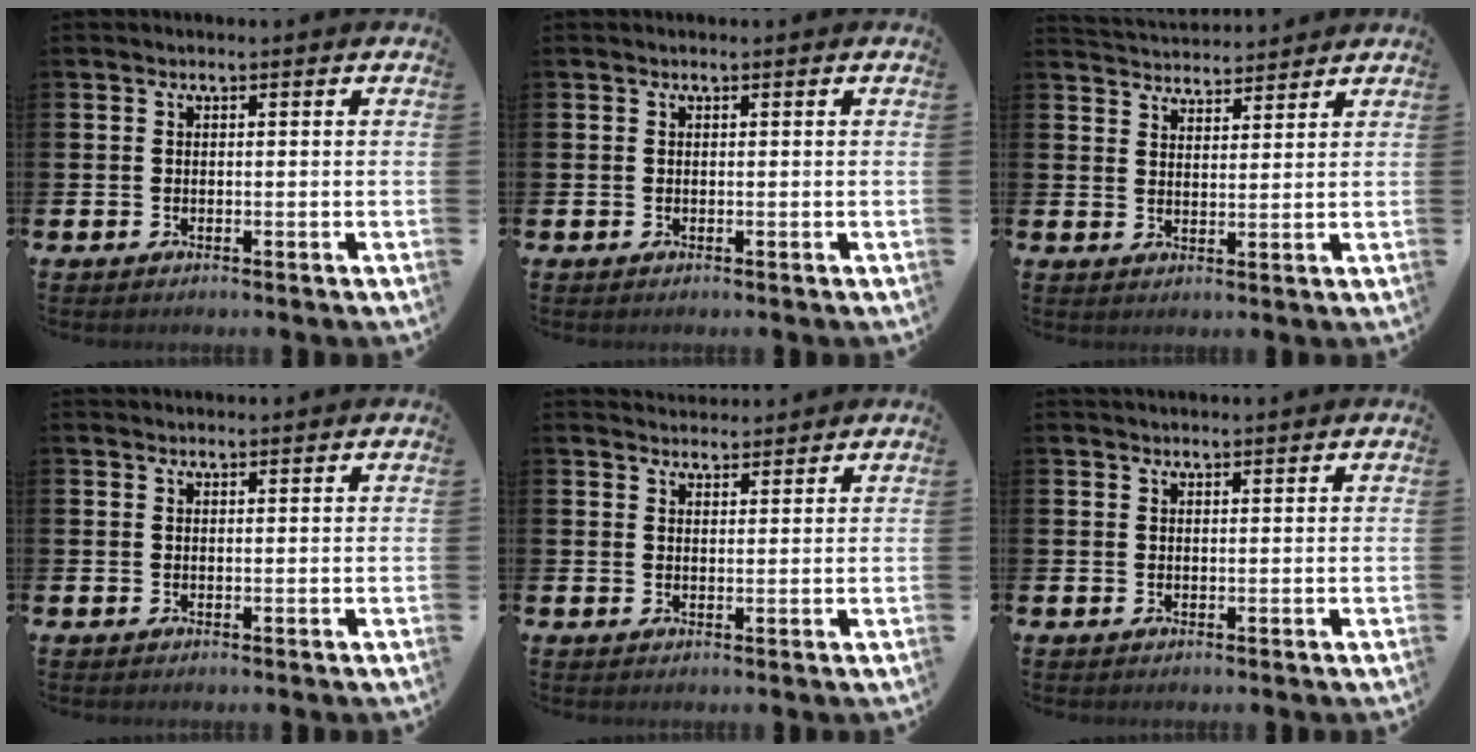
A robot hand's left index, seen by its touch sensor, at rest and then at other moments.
{"total": 0.0}
{"total": 4.0, "force": [3.9, 0.6, -0.4], "torque": [0.001, -0.025, 0.071]}
{"total": 0.9, "force": [0.9, 0.0, 0.0], "torque": [0.009, -0.003, 0.015]}
{"total": 2.6, "force": [2.6, 0.5, -0.2], "torque": [0.011, -0.014, 0.044]}
{"total": 1.0, "force": [1.0, 0.0, 0.1], "torque": [0.008, -0.004, 0.017]}